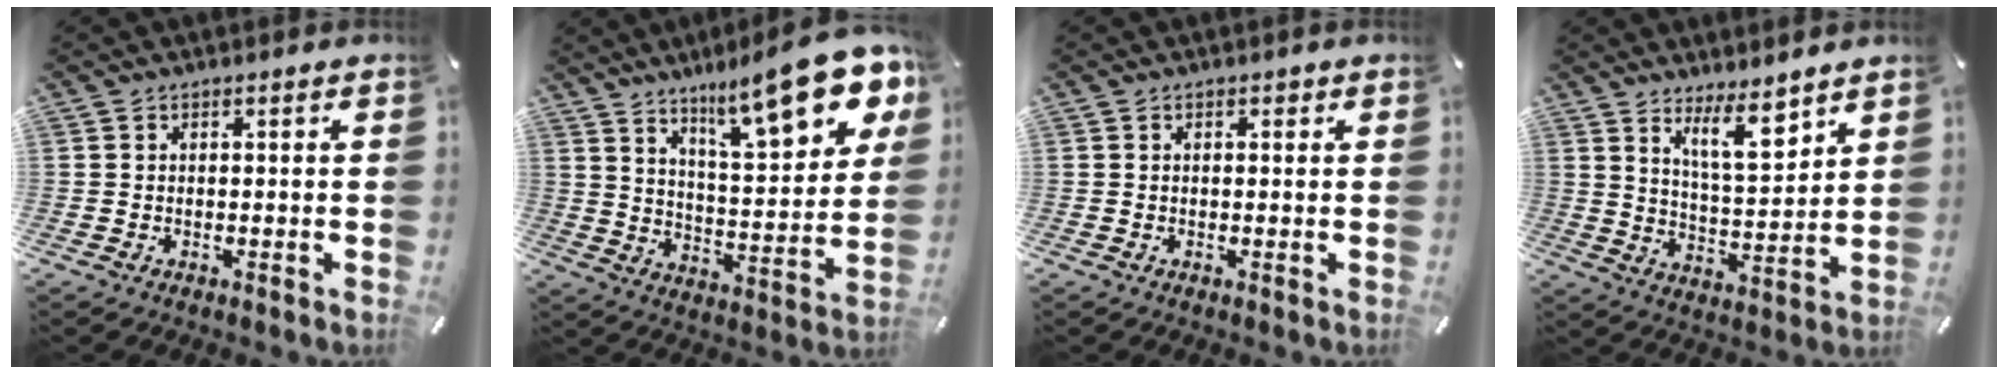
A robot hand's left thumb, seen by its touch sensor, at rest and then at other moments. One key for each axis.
{"total": 19.7, "fx": 13.0, "fy": 5.8, "fz": 13.6, "tx": -0.199, "ty": -0.087, "tz": 0.209}
{"total": 0.6, "fx": 0.2, "fy": 0.5, "fz": 0.4, "tx": 0.000, "ty": 0.000, "tz": 0.001}
{"total": 9.7, "fx": 7.5, "fy": 2.7, "fz": 5.6, "tx": -0.091, "ty": -0.051, "tz": 0.130}